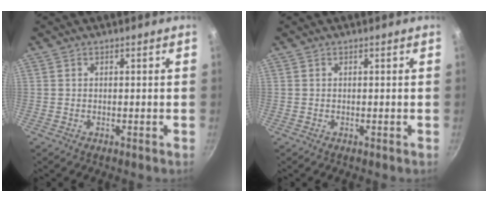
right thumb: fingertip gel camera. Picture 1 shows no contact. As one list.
[{"total": 0.0}]